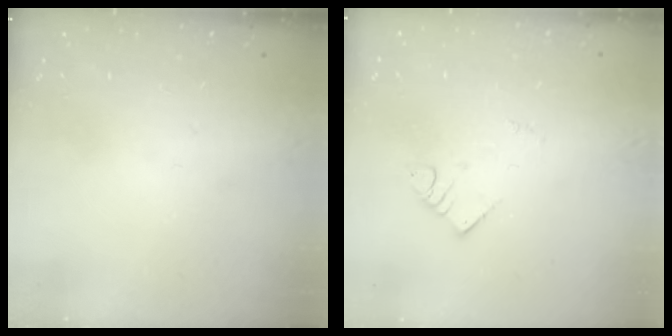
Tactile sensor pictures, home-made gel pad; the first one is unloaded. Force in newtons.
{"total": 2.6, "press": 2.6, "slide": 0.1}